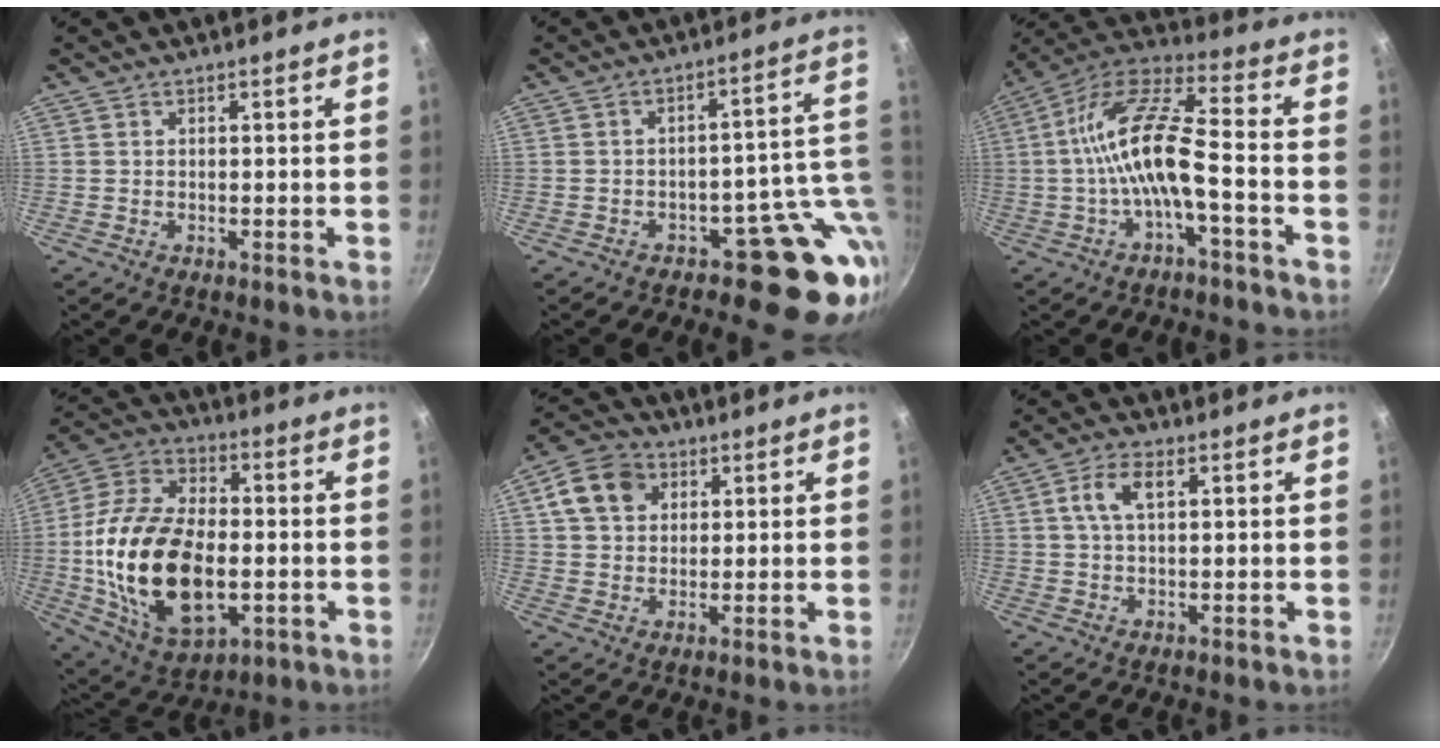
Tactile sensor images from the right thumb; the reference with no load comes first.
{"total": 10.7, "force": [-1.6, 6.6, 8.3], "torque": [-0.037, 0.019, -0.022]}
{"total": 13.8, "force": [-3.2, 4.1, 12.8], "torque": [-0.256, 0.043, -0.071]}
{"total": 25.2, "force": [-3.0, 14.6, 20.3], "torque": [-0.377, 0.016, -0.046]}
{"total": 9.3, "force": [3.3, 7.3, 4.8], "torque": [-0.065, 0.006, 0.047]}
{"total": 5.5, "force": [1.7, 2.8, 4.5], "torque": [-0.082, 0.010, 0.029]}